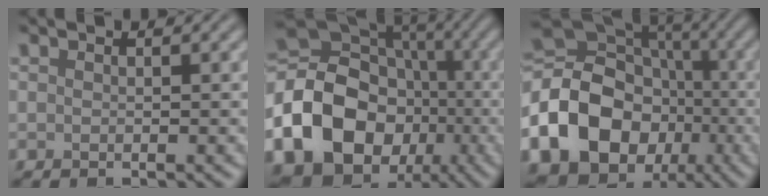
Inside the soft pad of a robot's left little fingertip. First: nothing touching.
{"total": 21.9, "force": [-6.7, 18.5, 9.7], "torque": [-0.200, -0.023, -0.141]}
{"total": 20.4, "force": [-6.5, 16.8, 9.6], "torque": [-0.197, -0.018, -0.135]}